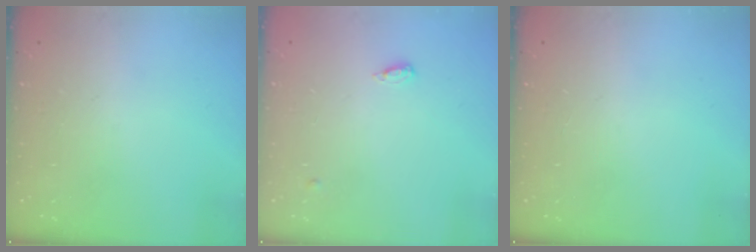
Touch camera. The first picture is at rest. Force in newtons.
{"total": 4.0, "press": 3.9, "slide": 0.7}
{"total": 0.0}